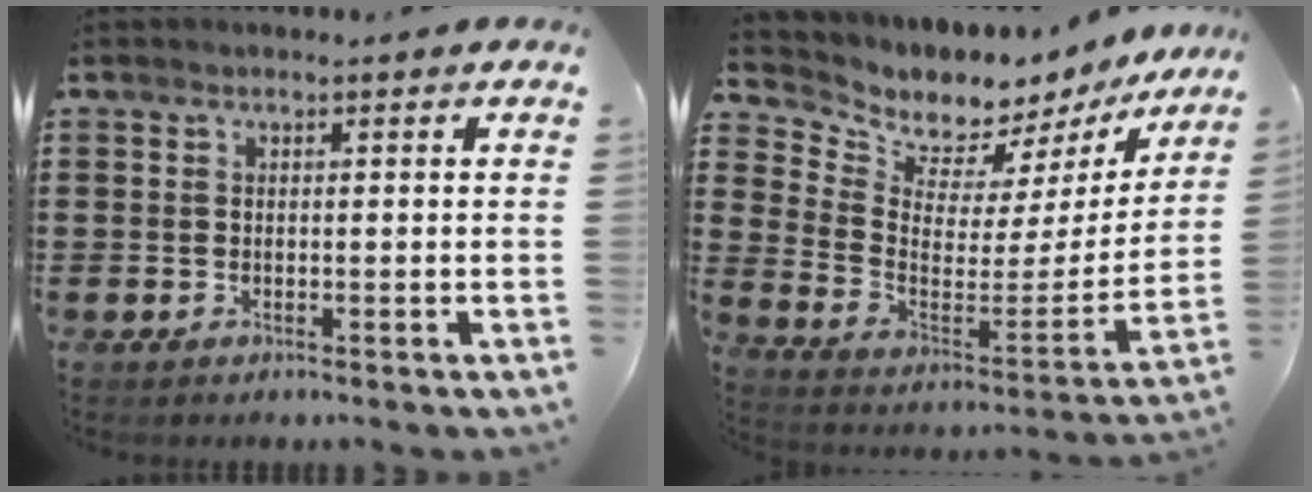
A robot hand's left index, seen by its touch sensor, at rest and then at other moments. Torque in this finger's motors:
{"motor_torque": [0.39, -0.32, 0.46, 0.02]}